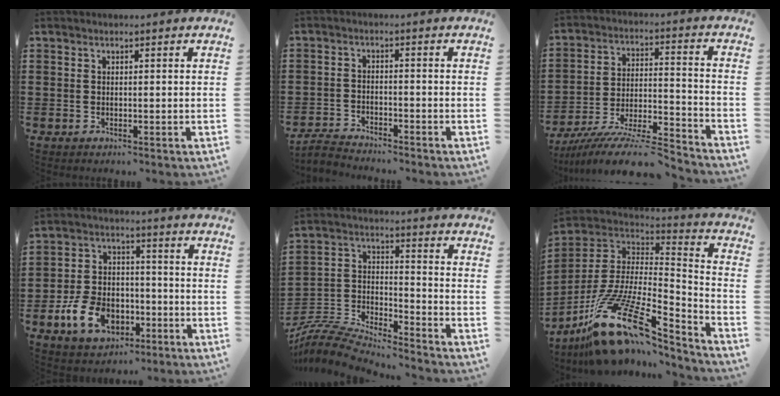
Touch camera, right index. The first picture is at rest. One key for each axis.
{"total": 2.7, "fx": -2.7, "fy": 0.2, "fz": 0.2, "tx": -0.018, "ty": -0.003, "tz": -0.058}
{"total": 11.2, "fx": -10.0, "fy": 0.8, "fz": 5.0, "tx": -0.084, "ty": 0.017, "tz": -0.193}
{"total": 9.3, "fx": -4.1, "fy": 6.4, "fz": 5.4, "tx": -0.135, "ty": 0.012, "tz": -0.075}
{"total": 6.7, "fx": -6.5, "fy": 1.0, "fz": 1.5, "tx": -0.054, "ty": -0.010, "tz": -0.135}
{"total": 17.1, "fx": -8.9, "fy": 6.8, "fz": 12.9, "tx": -0.271, "ty": 0.010, "tz": -0.155}